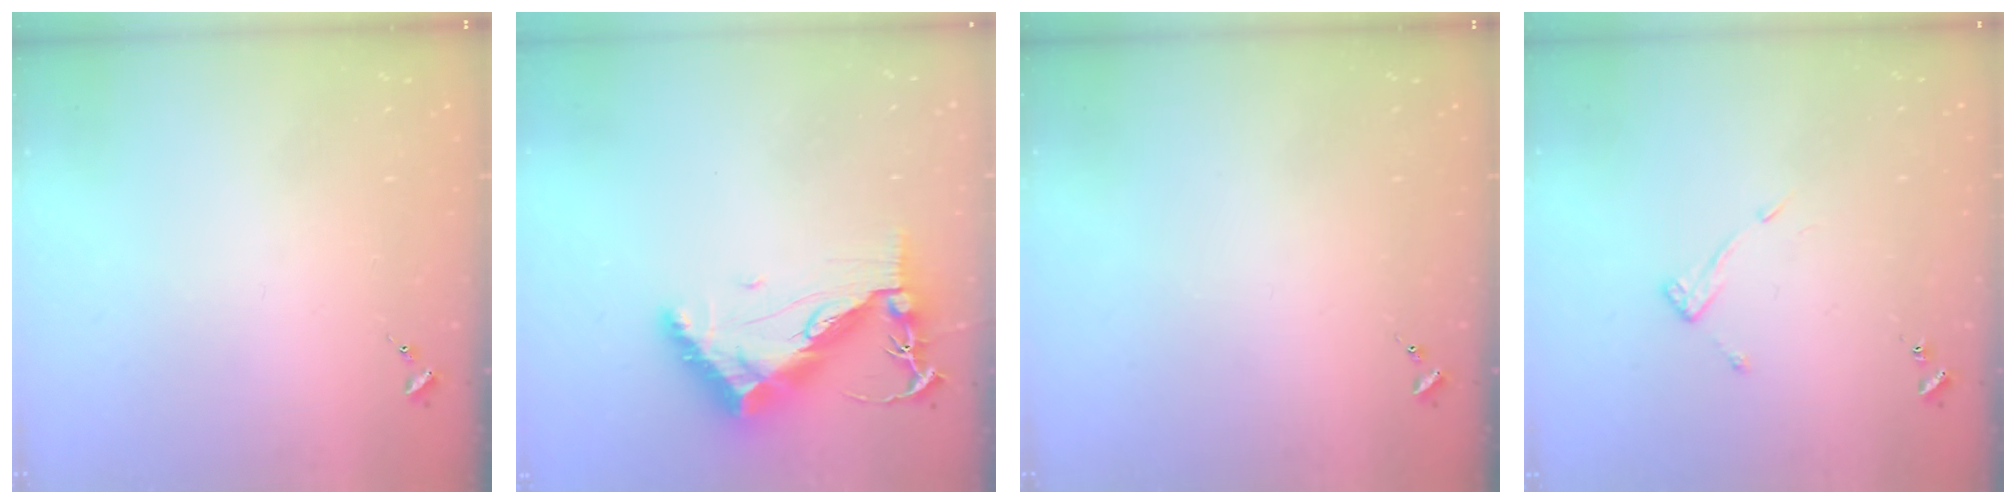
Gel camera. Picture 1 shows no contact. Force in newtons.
{"total": 12.4, "press": 12.3, "slide": 1.4}
{"total": 0.0}
{"total": 7.5, "press": 7.5, "slide": 0.5}